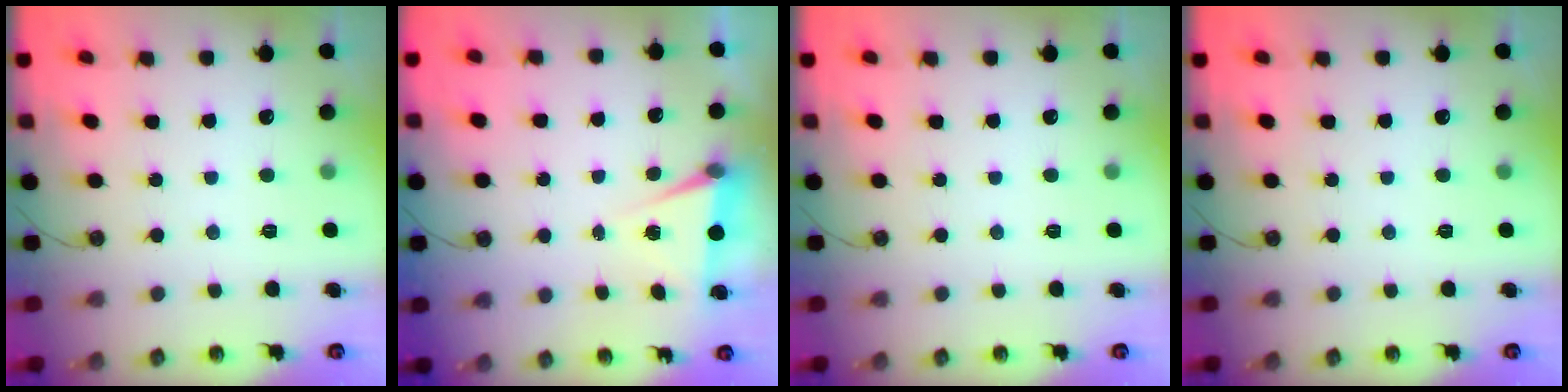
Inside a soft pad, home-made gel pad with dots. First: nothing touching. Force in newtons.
{"total": 5.2, "press": 2.7, "slide": 4.5}
{"total": 0.0}
{"total": 0.0}